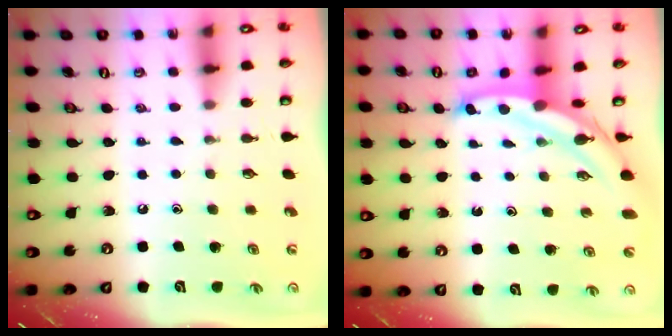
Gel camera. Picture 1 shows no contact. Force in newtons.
{"total": 6.3, "press": 6.3, "slide": 0.6}